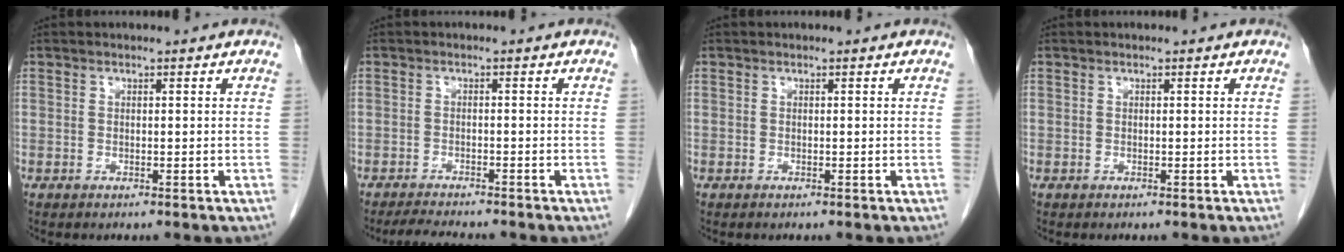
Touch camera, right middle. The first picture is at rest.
{"total": 4.6, "force": [-4.2, 0.3, 1.7], "torque": [-0.031, -0.015, -0.068]}
{"total": 0.0}
{"total": 0.0}